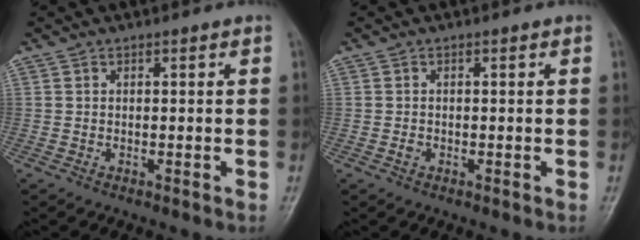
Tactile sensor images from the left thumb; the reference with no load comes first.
{"total": 0.9, "force": [-0.3, 0.7, 0.4], "torque": [-0.006, 0.002, -0.005]}